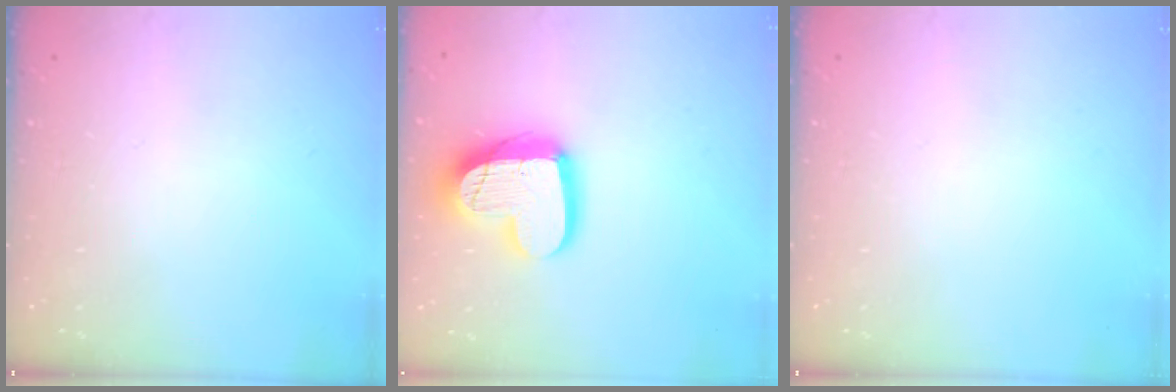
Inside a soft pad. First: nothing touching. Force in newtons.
{"total": 17.4, "press": 17.4, "slide": 1.6}
{"total": 0.0}